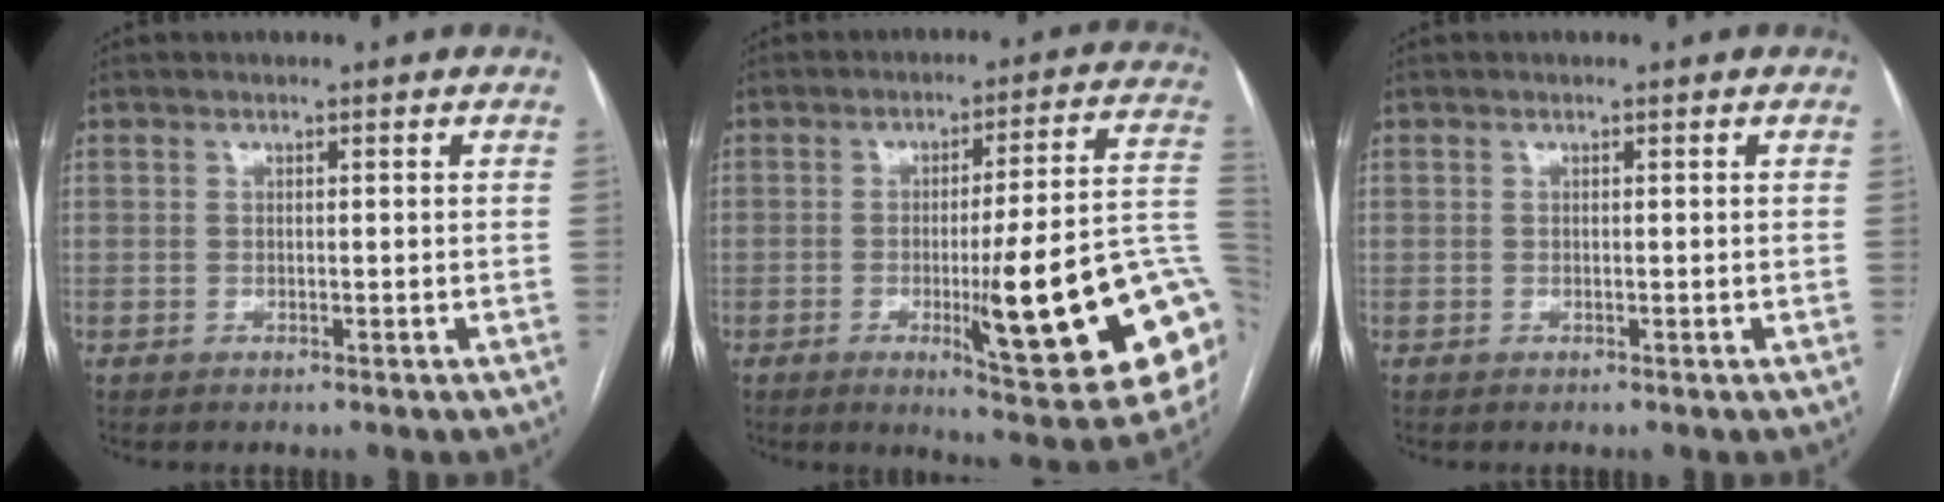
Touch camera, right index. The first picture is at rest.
{"total": 21.0, "force": [-5.2, 1.7, 20.2], "torque": [-0.189, 0.004, -0.060]}
{"total": 0.0}